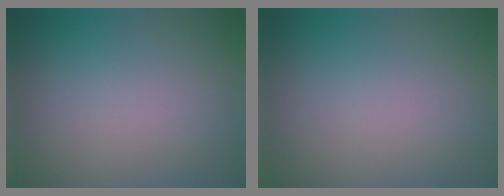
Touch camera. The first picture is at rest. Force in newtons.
{"total": 0.0}